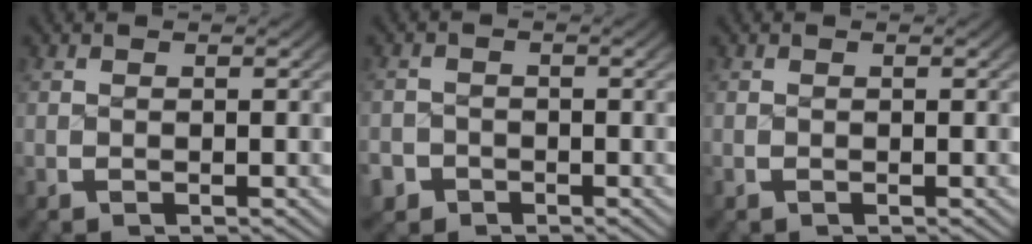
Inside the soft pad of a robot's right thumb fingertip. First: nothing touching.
{"total": 3.1, "force": [-2.2, 2.2, 0.1], "torque": [-0.007, -0.018, -0.035]}
{"total": 0.0}